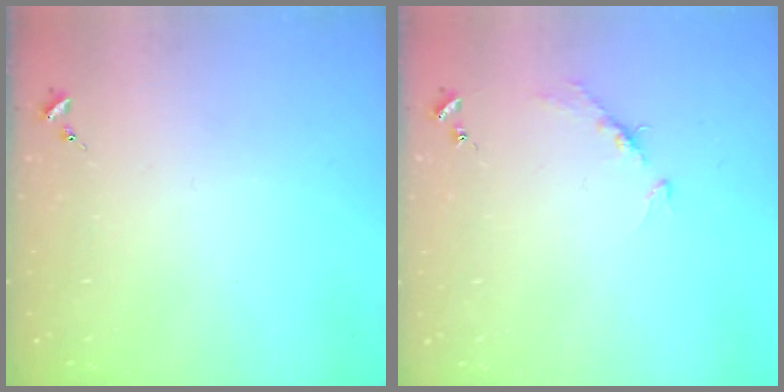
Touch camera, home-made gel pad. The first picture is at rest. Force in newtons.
{"total": 4.4, "press": 4.4, "slide": 0.6}